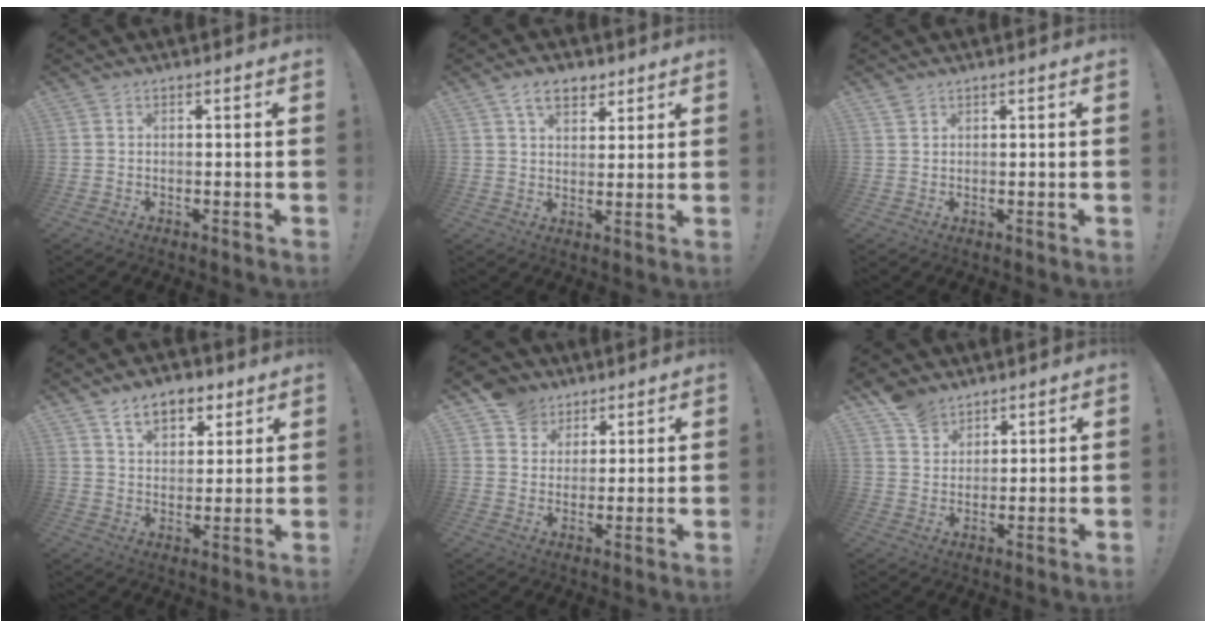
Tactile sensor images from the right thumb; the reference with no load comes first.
{"total": 8.2, "force": [4.9, 5.0, 4.4], "torque": [-0.058, -0.013, 0.090]}
{"total": 1.2, "force": [1.0, 0.5, 0.3], "torque": [0.003, -0.004, 0.018]}
{"total": 10.3, "force": [6.2, 6.4, 5.3], "torque": [-0.068, -0.028, 0.114]}
{"total": 9.0, "force": [5.5, 7.0, 1.6], "torque": [-0.025, -0.036, 0.110]}
{"total": 7.5, "force": [5.8, 4.6, 1.5], "torque": [-0.024, -0.036, 0.114]}